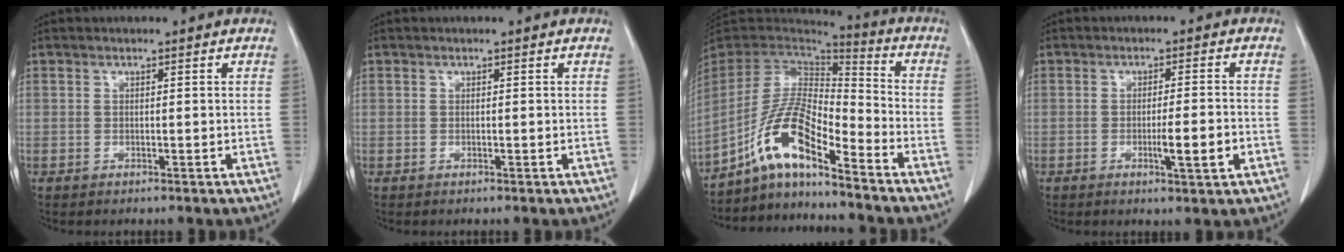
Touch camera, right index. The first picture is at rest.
{"total": 0.0}
{"total": 11.9, "force": [-7.8, 2.0, 8.7], "torque": [-0.181, 0.013, -0.147]}
{"total": 4.9, "force": [-1.6, 0.1, 4.6], "torque": [-0.071, -0.005, -0.021]}